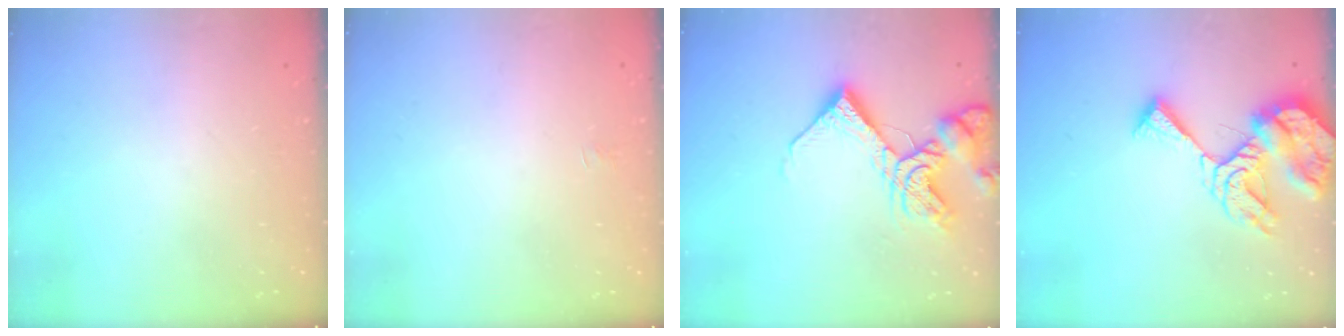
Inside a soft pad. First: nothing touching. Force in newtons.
{"total": 1.3, "press": 1.2, "slide": 0.2}
{"total": 13.7, "press": 13.6, "slide": 1.6}
{"total": 12.1, "press": 12.0, "slide": 1.4}